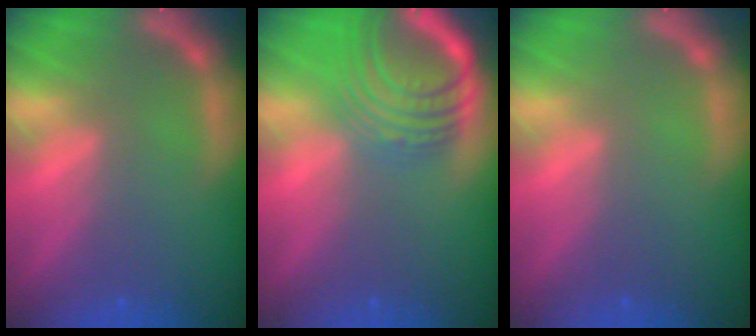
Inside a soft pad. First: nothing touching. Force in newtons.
{"total": 9.1}
{"total": 0.0}